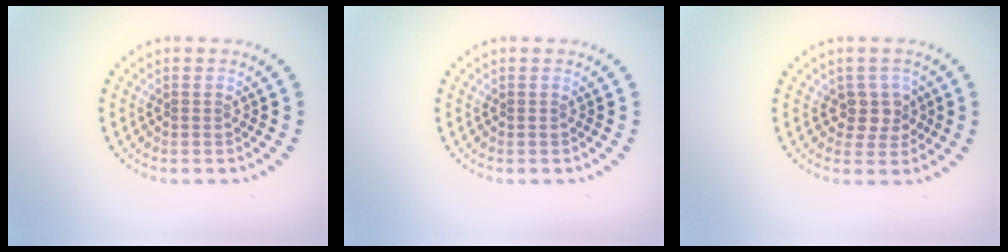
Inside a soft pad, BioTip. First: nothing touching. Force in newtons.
{"total": 0.0}
{"total": 2.3, "press": 2.0, "slide": 1.2}